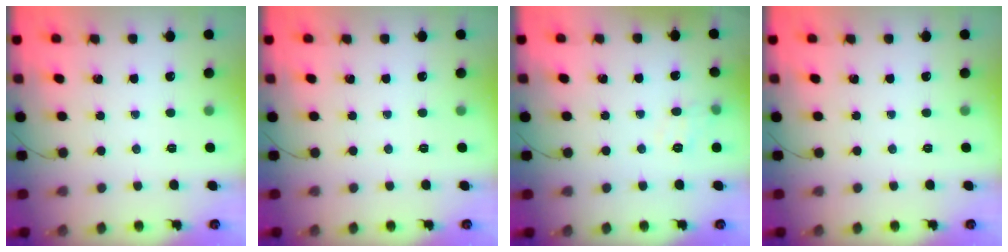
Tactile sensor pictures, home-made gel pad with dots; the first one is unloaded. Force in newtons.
{"total": 0.0}
{"total": 5.0, "press": 4.7, "slide": 1.6}
{"total": 0.0}